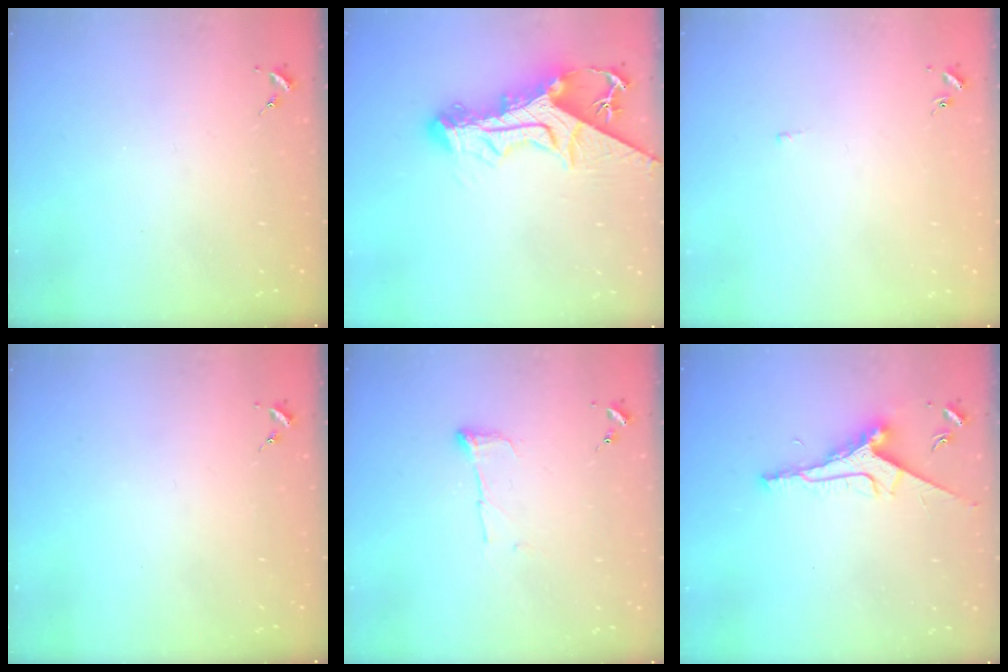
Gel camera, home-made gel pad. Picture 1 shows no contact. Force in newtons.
{"total": 17.2, "press": 17.1, "slide": 1.6}
{"total": 2.0, "press": 1.9, "slide": 0.4}
{"total": 0.0}
{"total": 6.3, "press": 6.3, "slide": 0.3}
{"total": 9.5, "press": 9.5, "slide": 0.8}